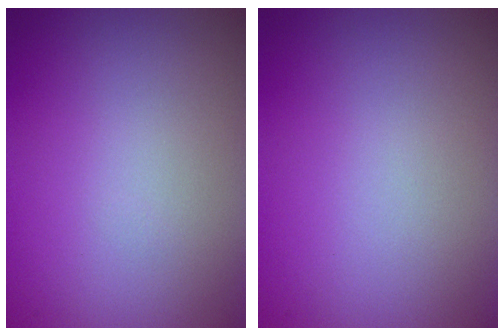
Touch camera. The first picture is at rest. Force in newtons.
{"total": 0.0}